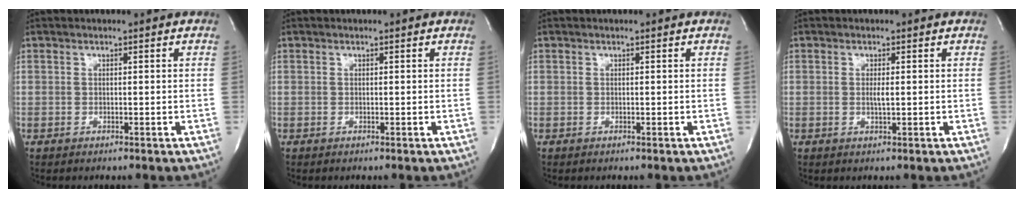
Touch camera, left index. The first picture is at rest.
{"total": 0.0}
{"total": 0.0}
{"total": 1.2, "force": [-0.1, 0.0, 1.2], "torque": [-0.028, -0.006, -0.002]}